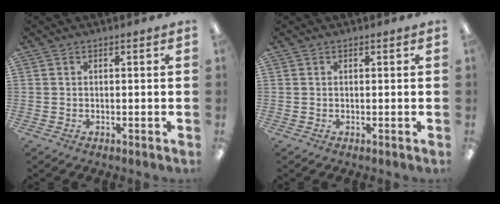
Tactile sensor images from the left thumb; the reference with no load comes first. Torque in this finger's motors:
{"motor_torque": [-0.04, -0.22, -0.48, 0.28, -0.03]}